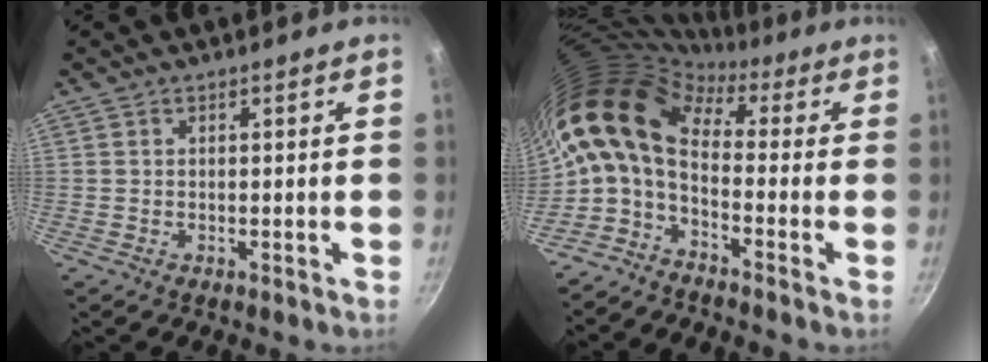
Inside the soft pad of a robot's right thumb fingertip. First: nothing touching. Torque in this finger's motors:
{"motor_torque": [1.79, 2.05, 1.35, -1.35, 0.36]}